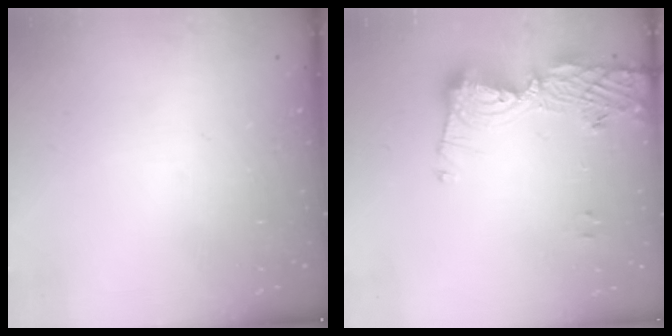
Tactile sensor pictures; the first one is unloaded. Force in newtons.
{"total": 12.7, "press": 12.6, "slide": 1.2}